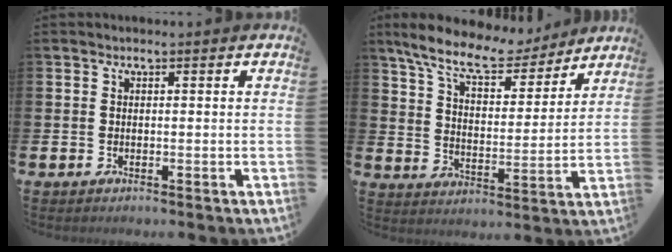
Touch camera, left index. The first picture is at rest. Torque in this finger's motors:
{"motor_torque": [1.04, -1.10, 0.66, 0.21]}